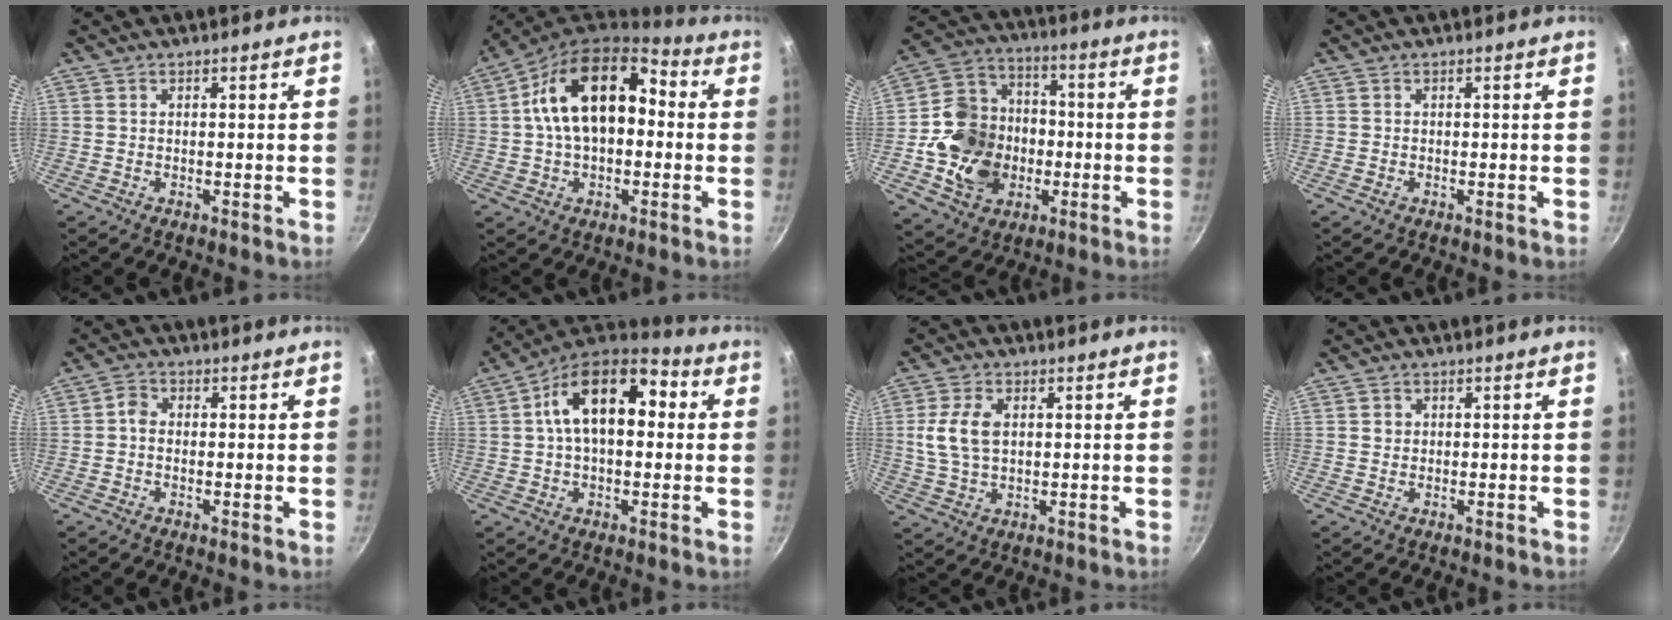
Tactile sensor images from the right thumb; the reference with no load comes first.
{"total": 18.2, "force": [1.8, 11.0, 14.4], "torque": [-0.229, 0.041, 0.021]}
{"total": 17.9, "force": [-3.6, 14.4, 10.0], "torque": [-0.145, 0.028, -0.060]}
{"total": 0.6, "force": [-0.2, 0.4, 0.4], "torque": [-0.006, -0.001, -0.005]}
{"total": 2.8, "force": [-0.1, 2.0, 2.0], "torque": [-0.027, 0.003, -0.012]}
{"total": 16.7, "force": [2.9, 9.6, 13.3], "torque": [-0.198, 0.036, 0.037]}
{"total": 7.7, "force": [1.2, 4.8, 5.9], "torque": [-0.124, 0.003, 0.028]}
{"total": 1.3, "force": [0.3, 1.2, 0.4], "torque": [-0.001, 0.001, 0.004]}